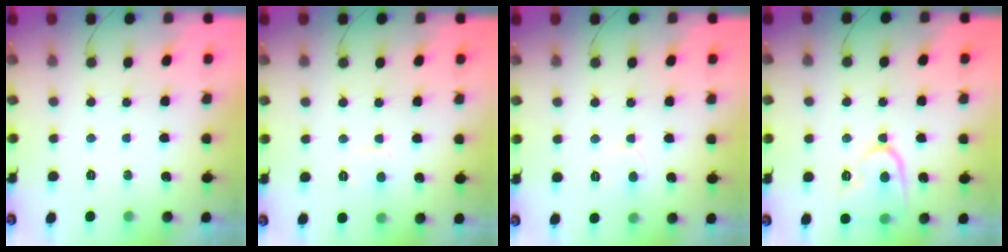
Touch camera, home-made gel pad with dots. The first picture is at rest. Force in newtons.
{"total": 5.5, "press": 5.5, "slide": 0.5}
{"total": 4.6, "press": 4.6, "slide": 0.5}
{"total": 11.7, "press": 11.6, "slide": 1.3}